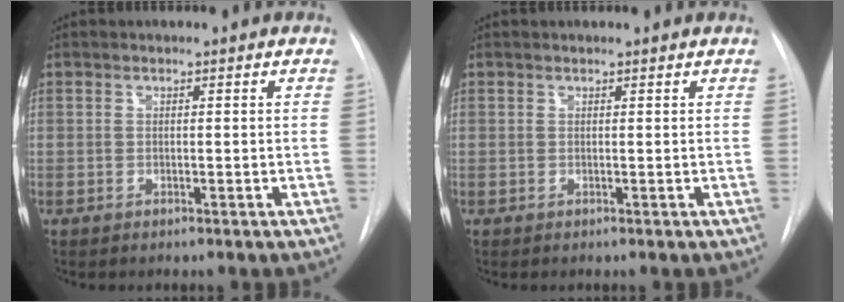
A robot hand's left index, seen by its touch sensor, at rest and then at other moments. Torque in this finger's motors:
{"motor_torque": [0.01, 0.03, -0.03, 0.02]}